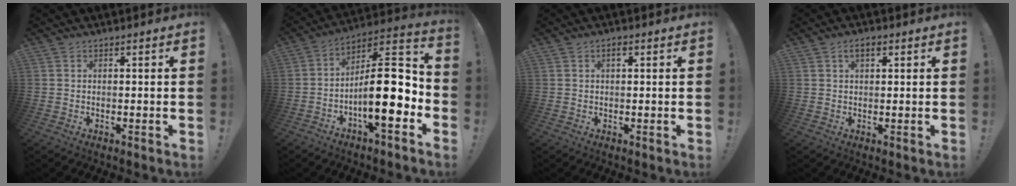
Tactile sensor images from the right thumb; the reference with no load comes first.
{"total": 19.3, "force": [-3.8, 6.6, 17.7], "torque": [-0.287, 0.019, -0.058]}
{"total": 1.3, "force": [0.6, 0.6, 1.0], "torque": [-0.020, 0.004, 0.008]}
{"total": 2.8, "force": [1.2, 1.4, 2.1], "torque": [-0.042, 0.005, 0.021]}